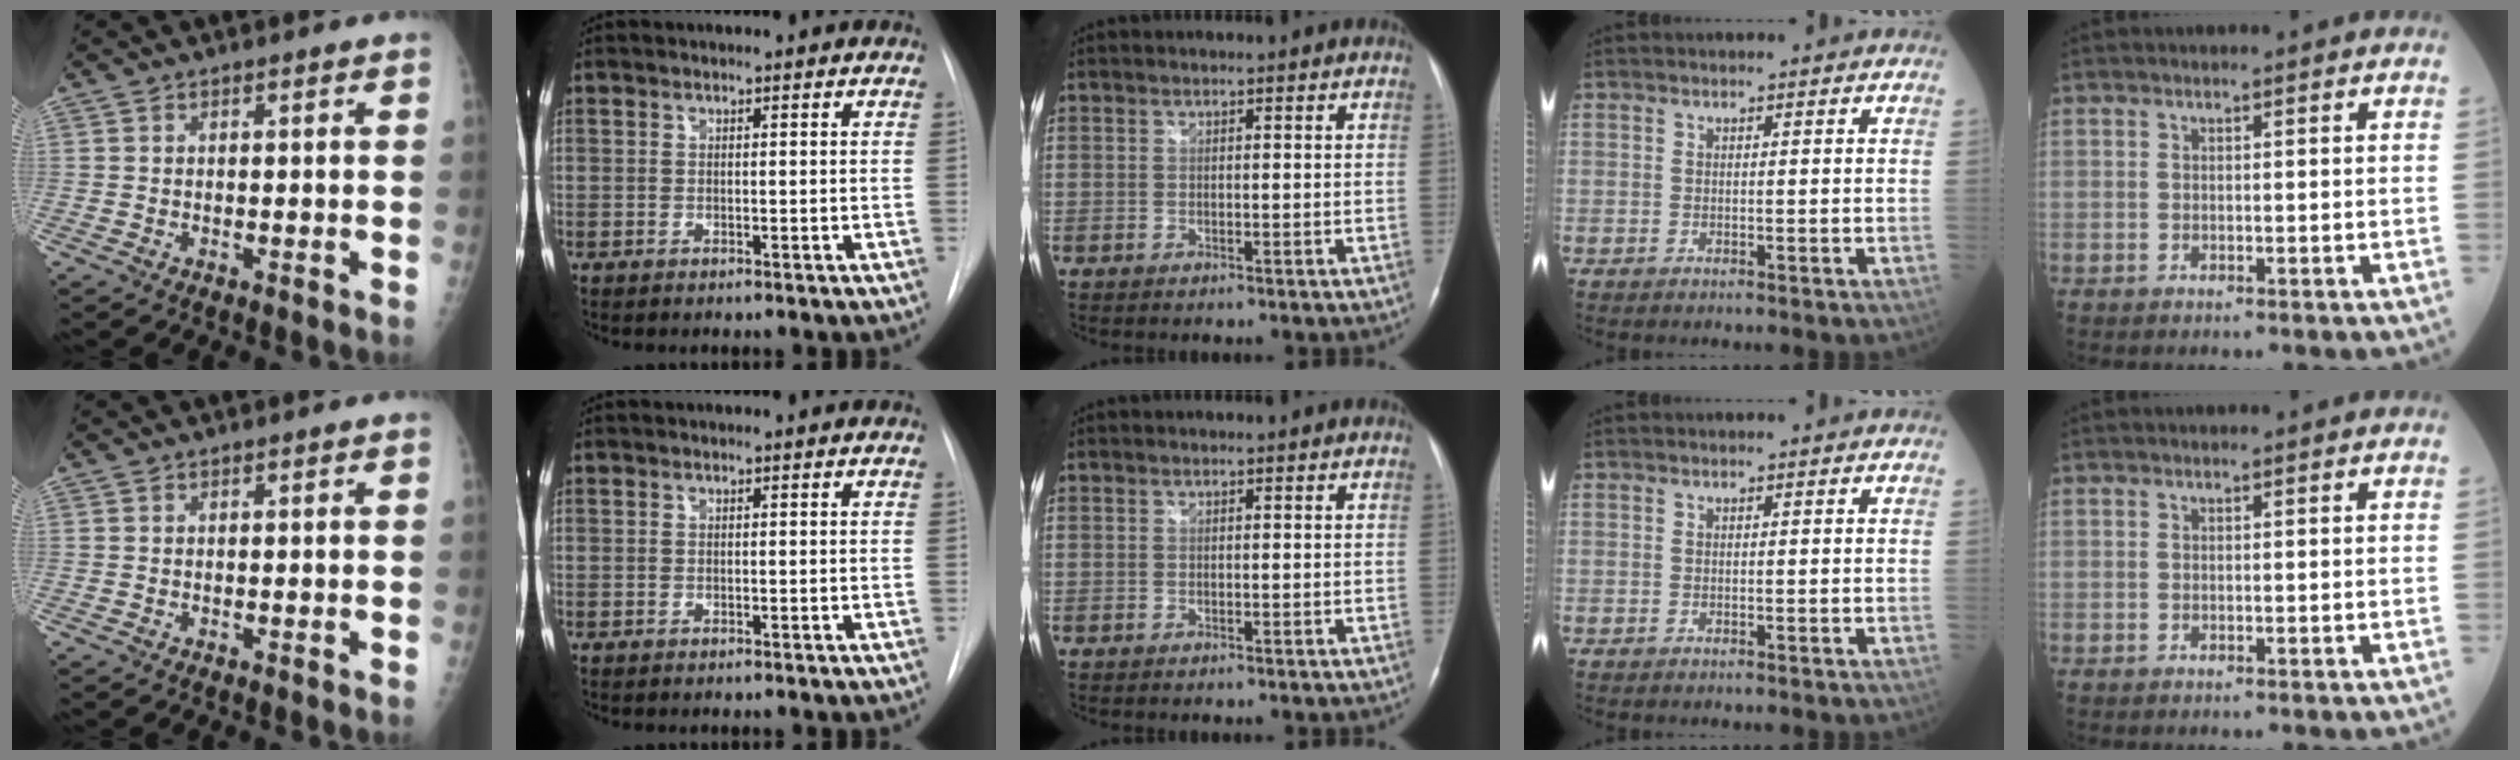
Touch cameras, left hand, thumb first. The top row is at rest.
{}